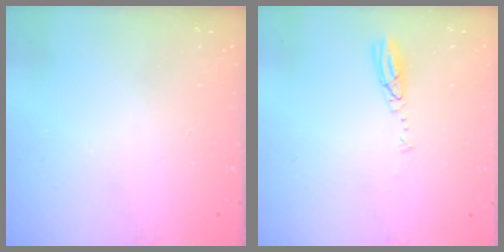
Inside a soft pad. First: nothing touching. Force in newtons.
{"total": 3.7, "press": 3.7, "slide": 0.4}